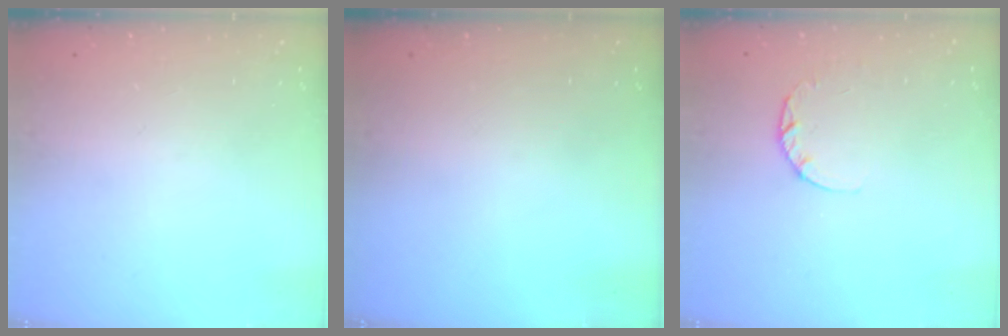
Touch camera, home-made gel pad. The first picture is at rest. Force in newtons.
{"total": 0.0}
{"total": 2.6, "press": 2.5, "slide": 0.4}